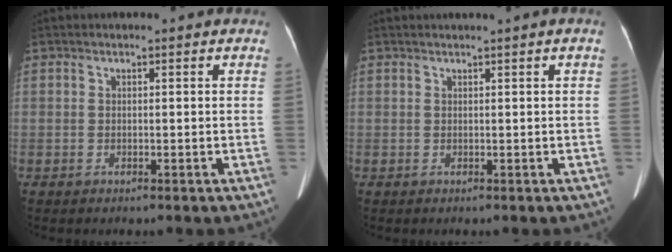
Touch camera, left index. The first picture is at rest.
{"total": 0.6, "force": [0.1, -0.3, 0.6], "torque": [-0.014, -0.009, 0.010]}